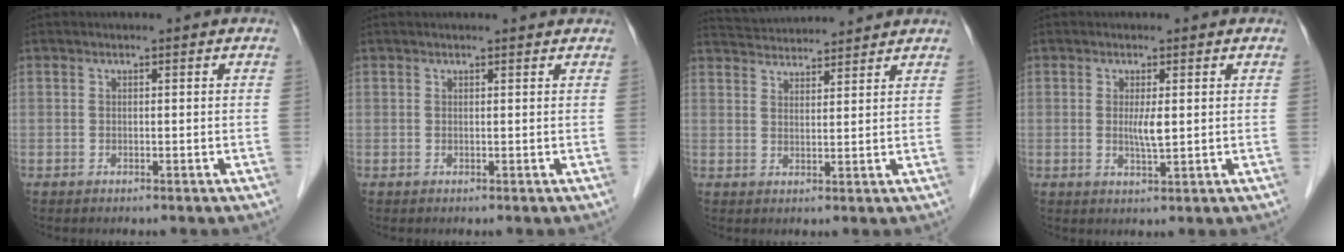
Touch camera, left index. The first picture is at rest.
{"total": 1.6, "force": [1.5, 0.0, 0.3], "torque": [-0.009, 0.006, 0.018]}
{"total": 8.5, "force": [8.3, 0.5, 1.7], "torque": [-0.037, 0.032, 0.129]}
{"total": 2.6, "force": [0.3, 0.3, 2.5], "torque": [-0.051, -0.005, 0.006]}